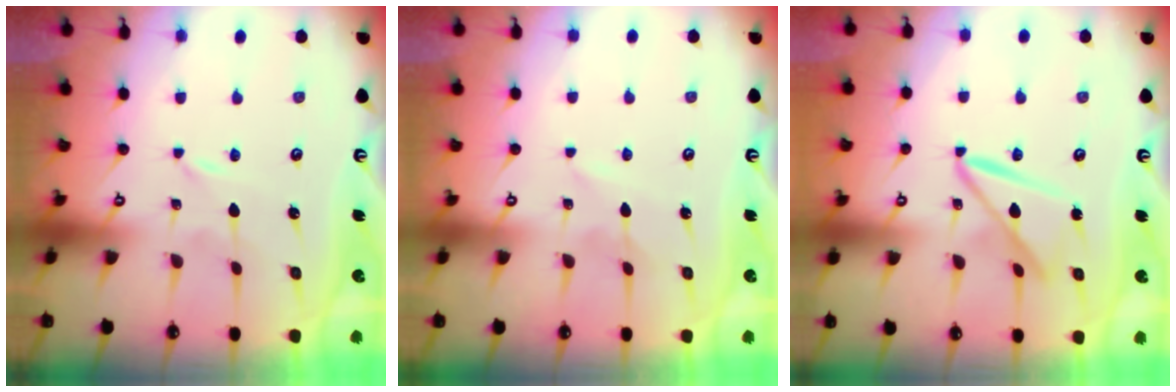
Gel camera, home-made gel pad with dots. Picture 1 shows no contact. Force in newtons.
{"total": 2.3, "press": 2.3, "slide": 0.2}
{"total": 10.8, "press": 10.7, "slide": 1.0}